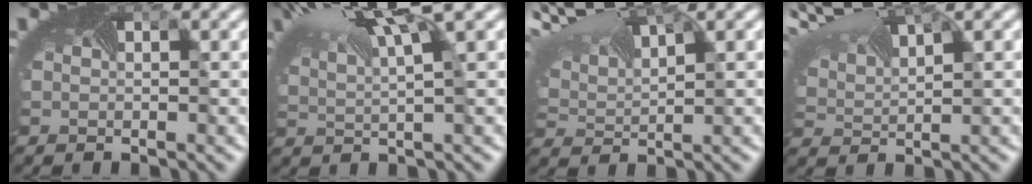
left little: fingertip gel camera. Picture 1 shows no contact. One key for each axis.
{"total": 8.5, "fx": 5.0, "fy": 2.1, "fz": 6.5, "tx": -0.134, "ty": 0.017, "tz": 0.091}
{"total": 8.7, "fx": 5.6, "fy": 3.2, "fz": 5.9, "tx": -0.150, "ty": 0.033, "tz": 0.099}
{"total": 7.9, "fx": 5.5, "fy": 2.6, "fz": 5.1, "tx": -0.138, "ty": 0.027, "tz": 0.098}